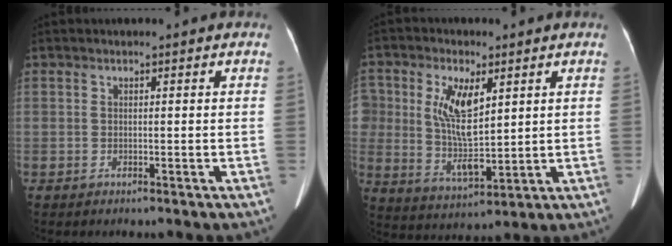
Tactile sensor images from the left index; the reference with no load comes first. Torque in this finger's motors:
{"motor_torque": [0.34, -0.09, 0.26, 0.20]}